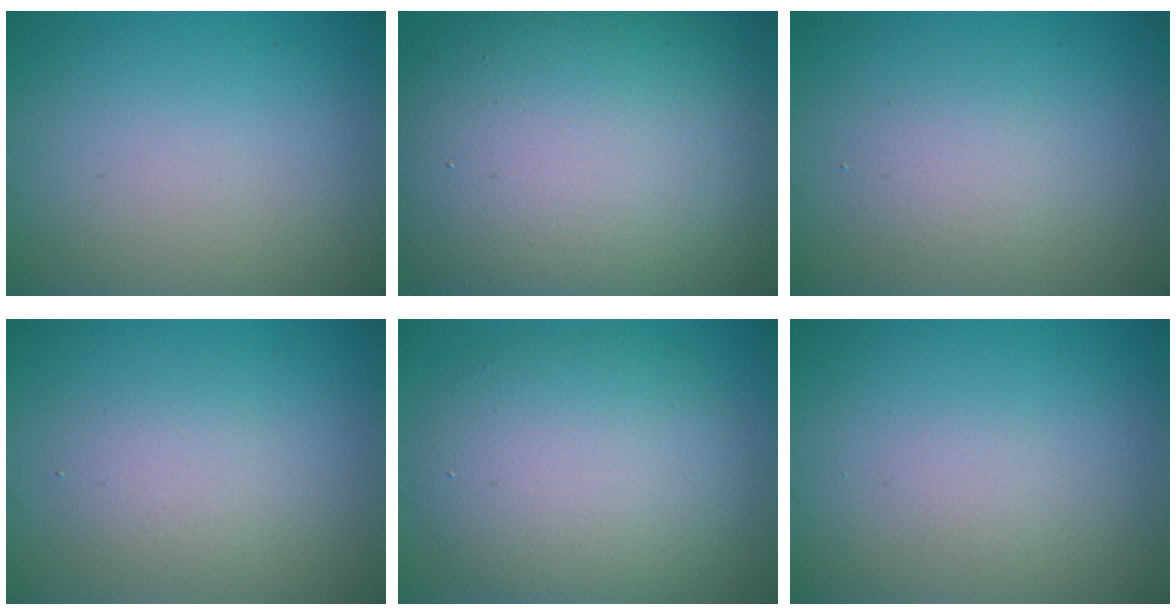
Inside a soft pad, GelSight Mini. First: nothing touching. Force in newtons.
{"total": 16.3, "press": 16.3, "slide": 1.1}
{"total": 1.8, "press": 1.8, "slide": 0.1}
{"total": 2.2, "press": 2.2, "slide": 0.3}
{"total": 8.3, "press": 8.3, "slide": 0.3}
{"total": 0.5, "press": 0.5, "slide": 0.1}